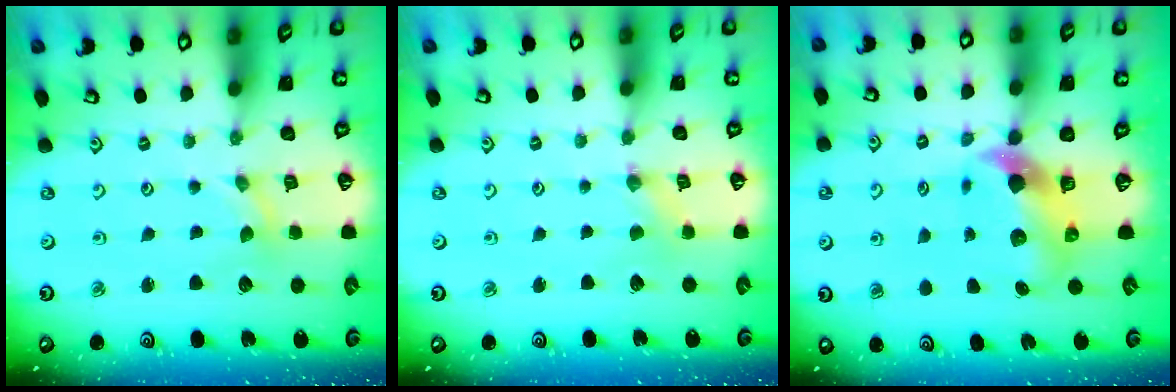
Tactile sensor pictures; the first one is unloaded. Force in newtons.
{"total": 0.5, "press": 0.5, "slide": 0.1}
{"total": 7.4, "press": 7.3, "slide": 1.3}